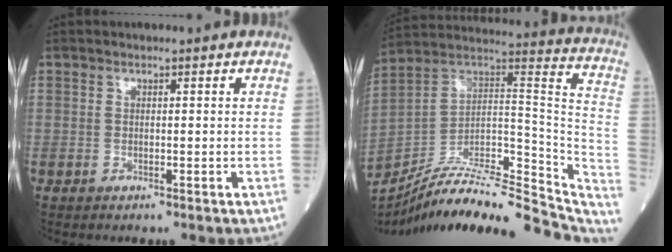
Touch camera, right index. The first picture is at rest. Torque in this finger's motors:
{"motor_torque": [-0.86, -0.99, -0.68, -0.13]}